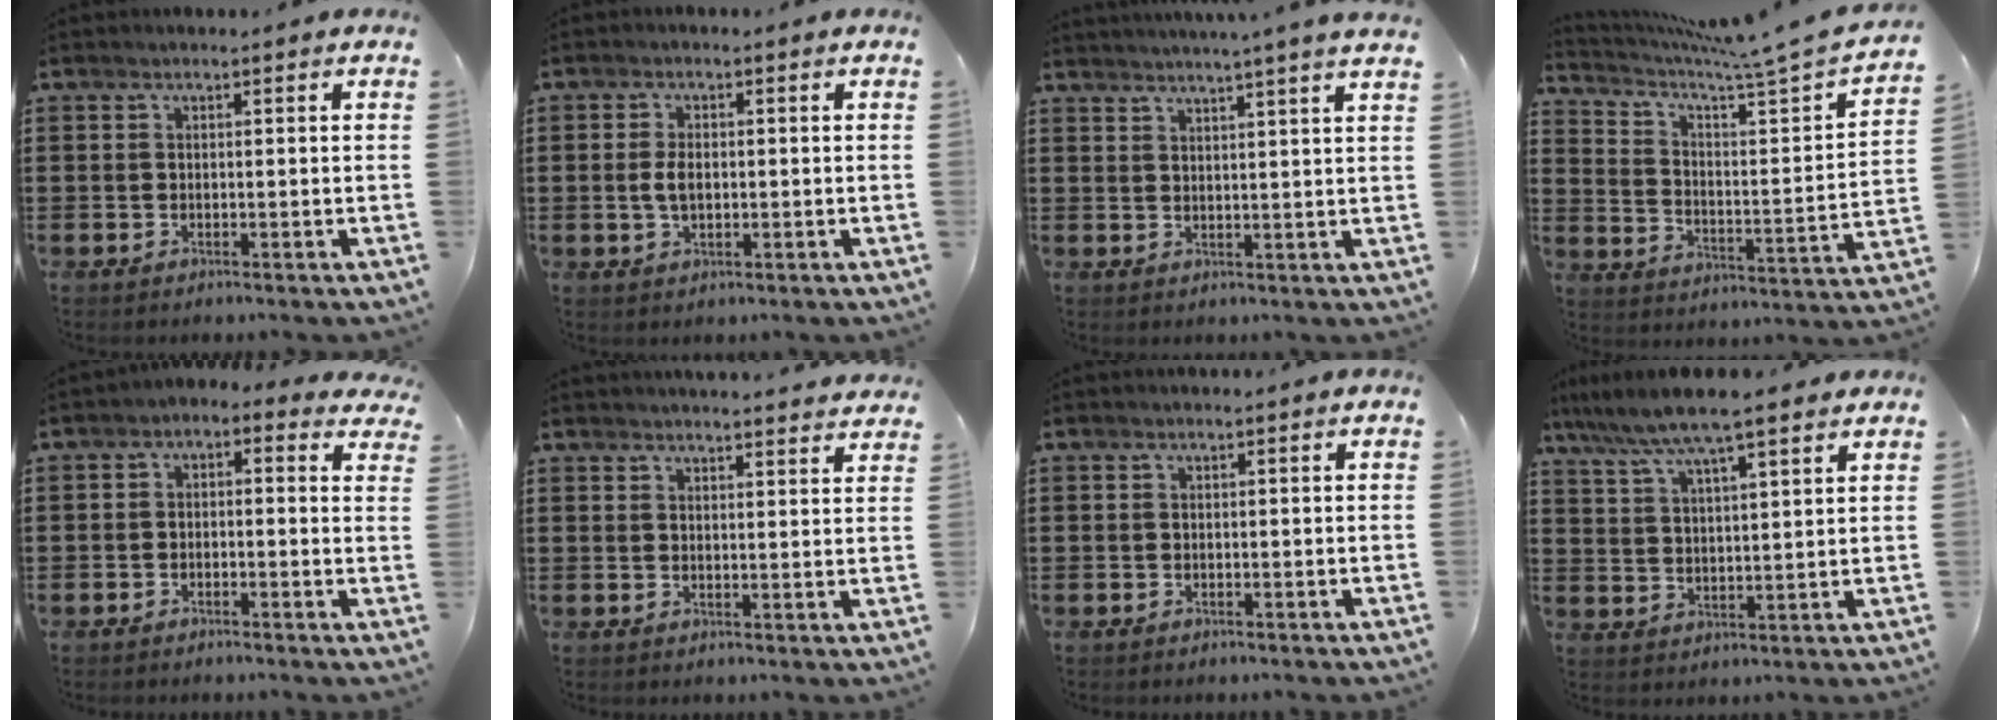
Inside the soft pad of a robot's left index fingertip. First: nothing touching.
{"total": 3.1, "force": [0.0, 1.6, 2.7], "torque": [-0.061, 0.003, -0.003]}
{"total": 3.1, "force": [2.8, -1.2, 0.6], "torque": [-0.018, -0.011, 0.049]}
{"total": 5.5, "force": [4.5, -0.2, 3.2], "torque": [-0.082, -0.045, 0.067]}
{"total": 1.7, "force": [-1.6, 0.6, 0.4], "torque": [-0.011, 0.009, -0.037]}
{"total": 3.0, "force": [3.0, -0.2, 0.1], "torque": [-0.003, -0.014, 0.055]}
{"total": 0.0}
{"total": 7.1, "force": [5.9, 0.5, 3.9], "torque": [-0.096, -0.017, 0.102]}